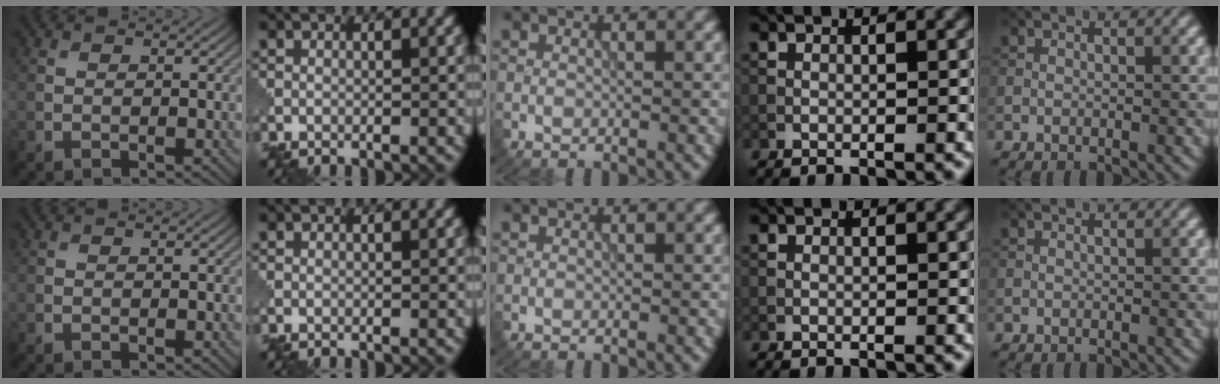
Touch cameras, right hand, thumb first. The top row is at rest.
{}